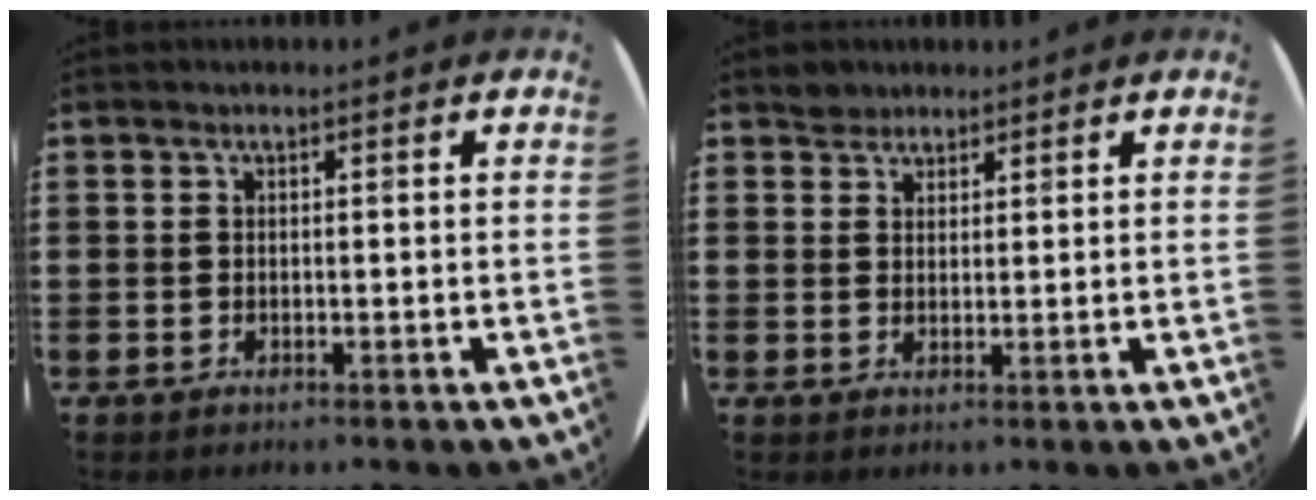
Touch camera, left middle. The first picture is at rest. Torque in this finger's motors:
{"motor_torque": [0.22, -0.18, 0.01, 0.00]}